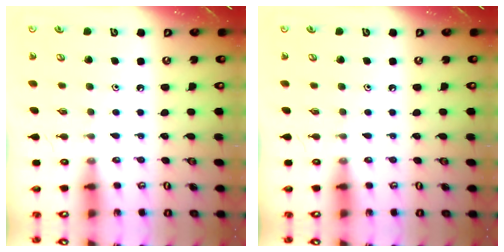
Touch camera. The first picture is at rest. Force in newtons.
{"total": 0.0}